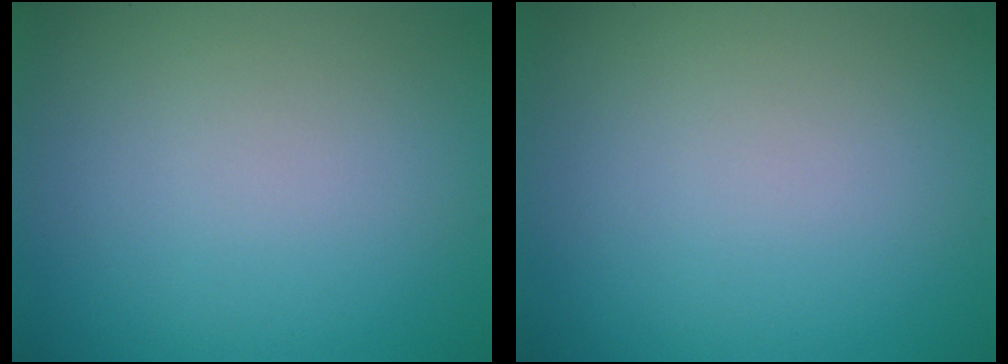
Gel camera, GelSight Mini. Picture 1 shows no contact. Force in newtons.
{"total": 0.0}